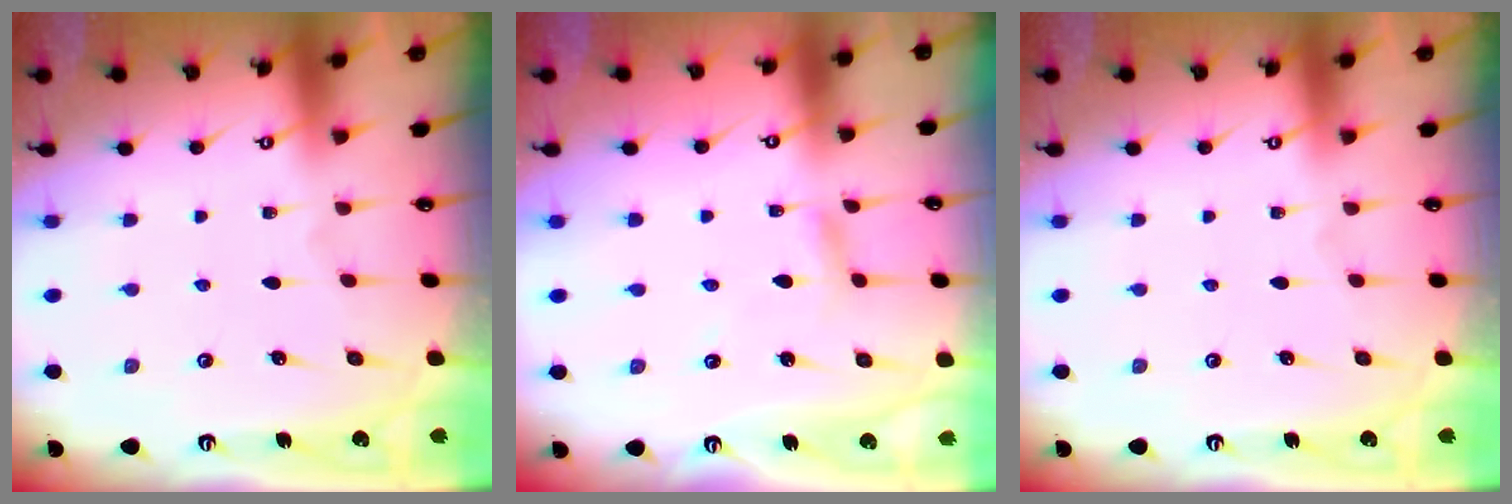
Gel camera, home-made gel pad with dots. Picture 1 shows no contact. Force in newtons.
{"total": 3.1, "press": 3.0, "slide": 0.3}
{"total": 0.0}